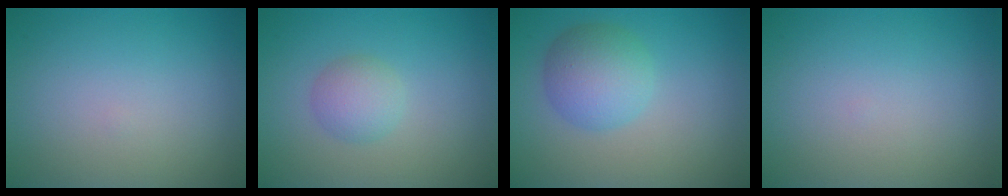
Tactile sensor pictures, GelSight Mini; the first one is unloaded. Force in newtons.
{"total": 2.3, "press": 2.3, "slide": 0.1}
{"total": 4.4, "press": 4.4, "slide": 0.1}
{"total": 0.0}